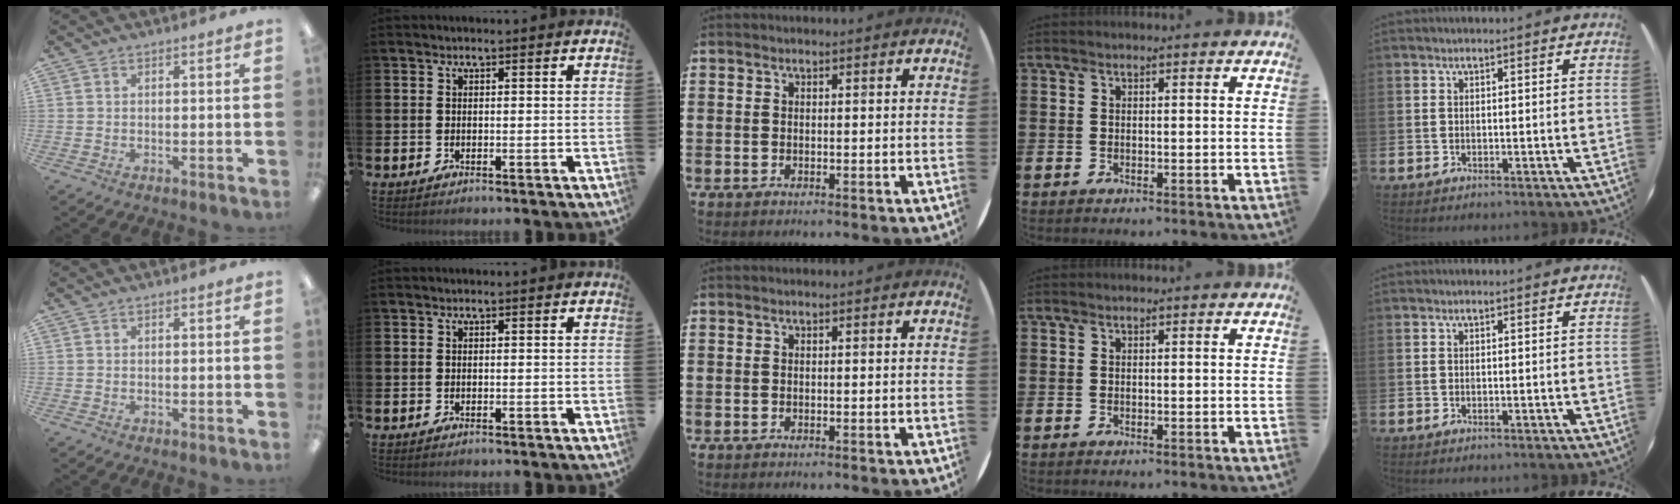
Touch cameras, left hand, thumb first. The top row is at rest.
{}